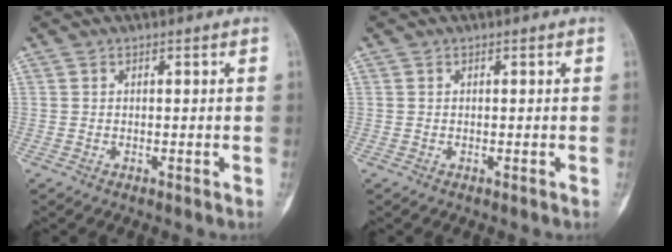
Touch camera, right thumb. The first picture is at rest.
{"total": 0.0}